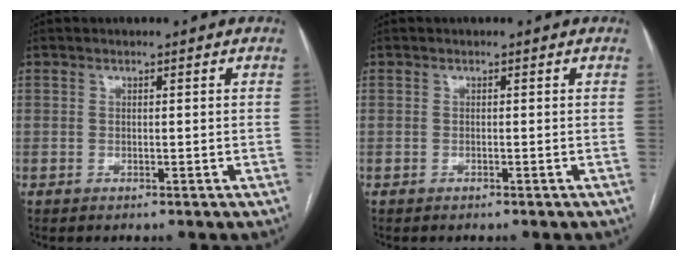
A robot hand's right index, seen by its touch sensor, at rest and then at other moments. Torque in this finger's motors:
{"motor_torque": [-0.24, -0.02, 0.07, 0.01]}